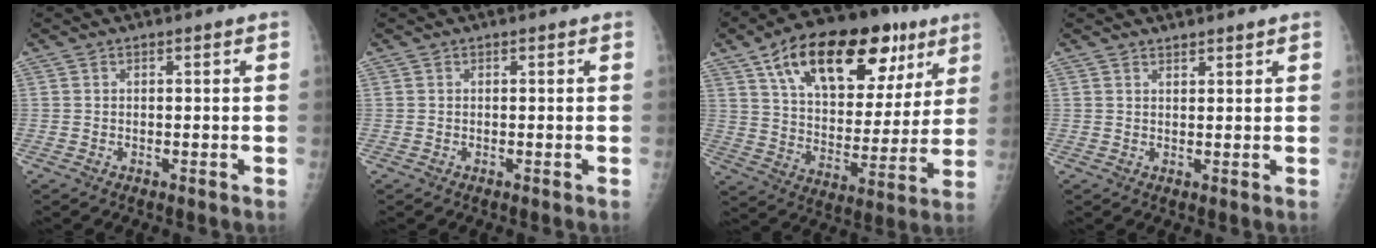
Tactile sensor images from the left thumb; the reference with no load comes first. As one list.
[{"total": 0.0}, {"total": 27.0, "force": [13.9, 13.6, 18.8], "torque": [-0.251, -0.006, 0.221]}, {"total": 1.4, "force": [1.3, 0.3, 0.4], "torque": [0.001, -0.010, 0.022]}]